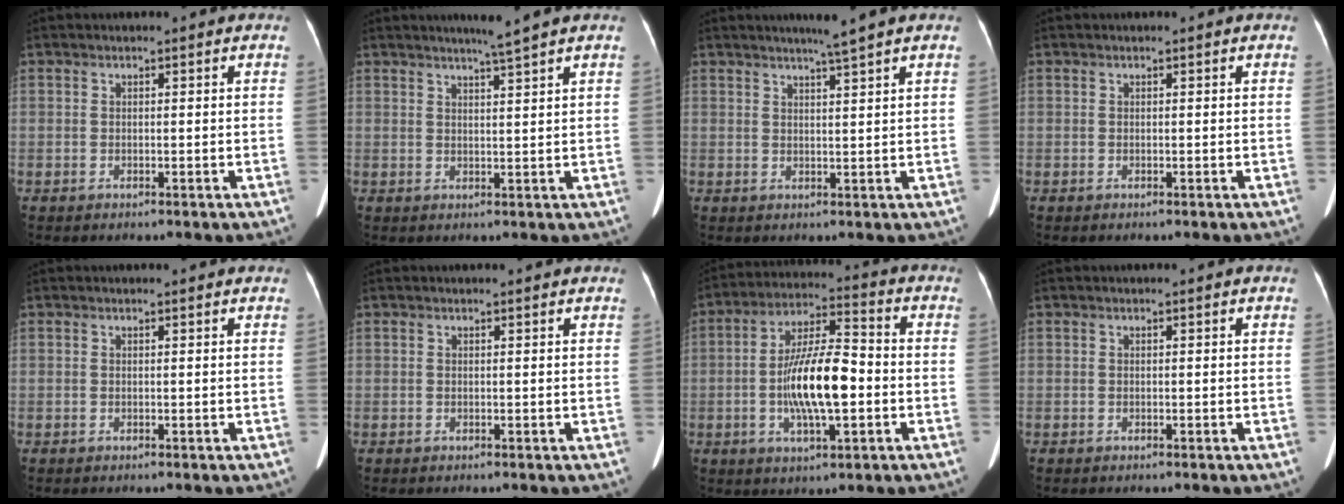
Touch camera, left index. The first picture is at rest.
{"total": 3.2, "force": [2.5, -1.2, 1.5], "torque": [-0.024, -0.007, 0.045]}
{"total": 3.2, "force": [2.5, -1.1, 1.7], "torque": [-0.028, -0.005, 0.044]}
{"total": 0.0}
{"total": 0.6, "force": [0.6, 0.0, 0.1], "torque": [-0.010, 0.003, 0.004]}
{"total": 1.0, "force": [0.9, 0.0, 0.2], "torque": [-0.012, 0.003, 0.007]}
{"total": 12.5, "force": [-2.2, 3.1, 11.9], "torque": [-0.230, 0.007, -0.036]}
{"total": 0.0}